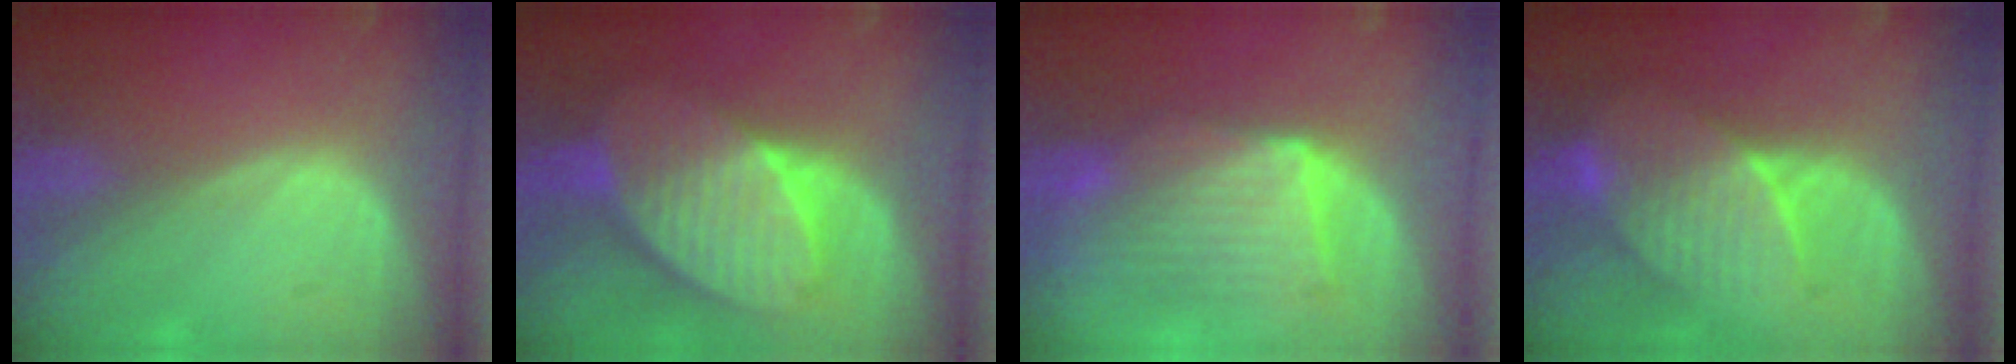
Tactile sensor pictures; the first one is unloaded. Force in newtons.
{"total": 10.3, "press": 10.3, "slide": 0.7}
{"total": 8.7, "press": 8.5, "slide": 1.9}
{"total": 8.0, "press": 7.8, "slide": 2.0}